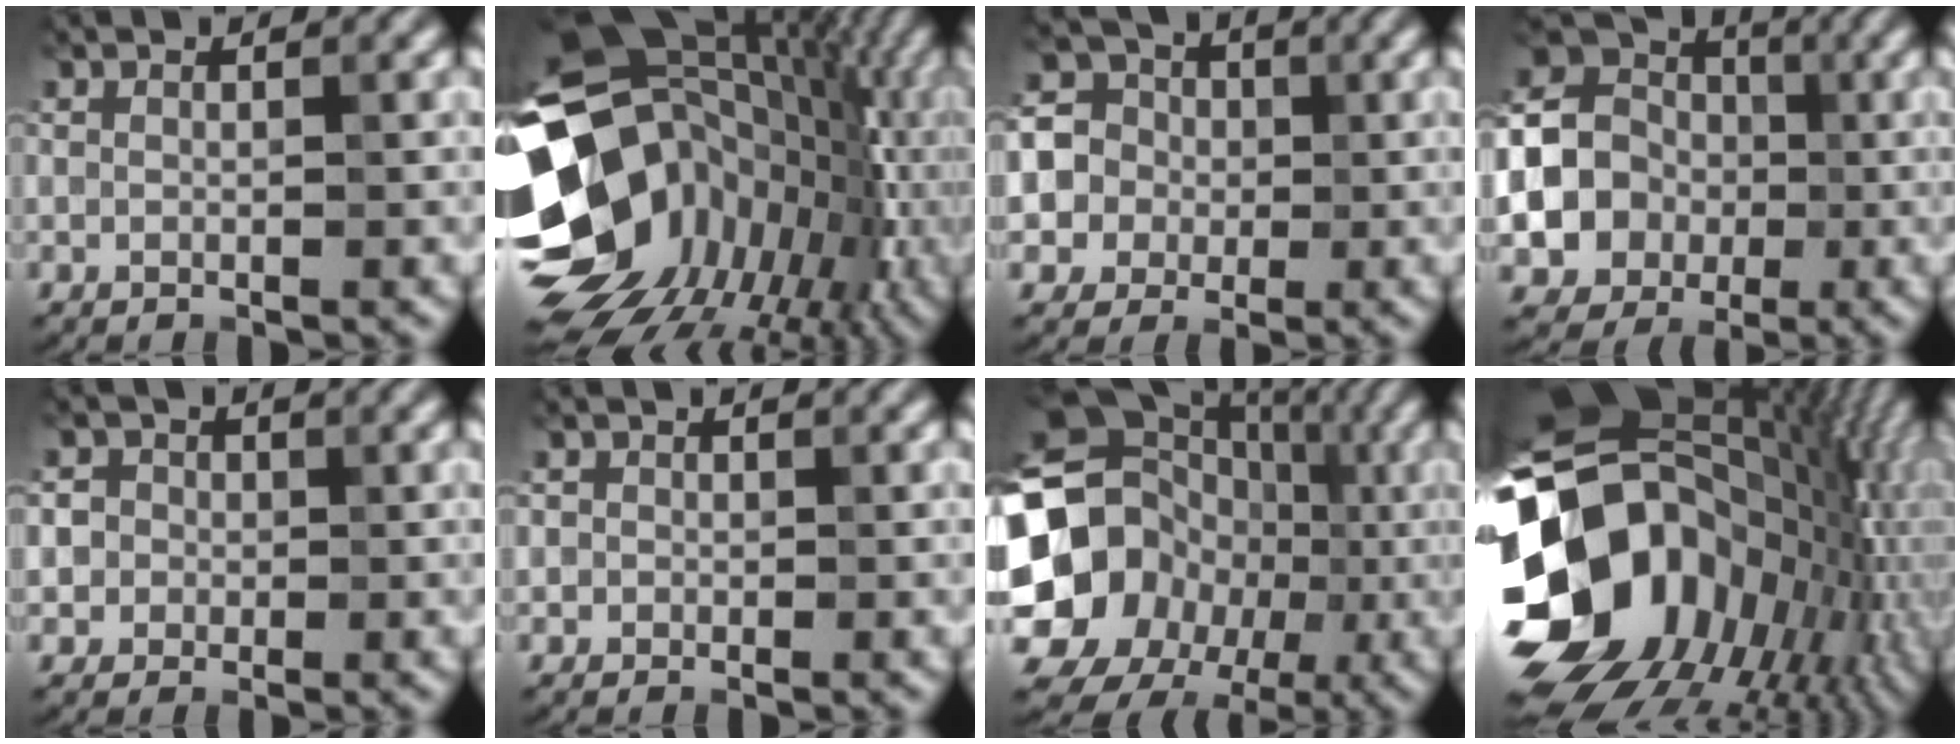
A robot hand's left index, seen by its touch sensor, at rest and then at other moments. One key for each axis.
{"total": 18.0, "fx": -2.7, "fy": 14.2, "fz": 10.6, "tx": -0.216, "ty": -0.010, "tz": -0.029}
{"total": 5.6, "fx": 0.5, "fy": 5.3, "fz": 1.7, "tx": -0.031, "ty": 0.024, "tz": -0.017}
{"total": 14.6, "fx": -2.0, "fy": 13.5, "fz": 5.2, "tx": -0.134, "ty": 0.000, "tz": -0.067}
{"total": 4.2, "fx": 0.7, "fy": 3.9, "fz": 1.3, "tx": 0.006, "ty": 0.028, "tz": -0.011}
{"total": 1.4, "fx": 0.3, "fy": 1.4, "fz": 0.3, "tx": 0.015, "ty": 0.004, "tz": -0.010}
{"total": 17.5, "fx": -2.5, "fy": 15.3, "fz": 8.1, "tx": -0.160, "ty": -0.004, "tz": -0.062}
{"total": 20.3, "fx": -2.0, "fy": 14.9, "fz": 13.7, "tx": -0.301, "ty": -0.027, "tz": -0.006}